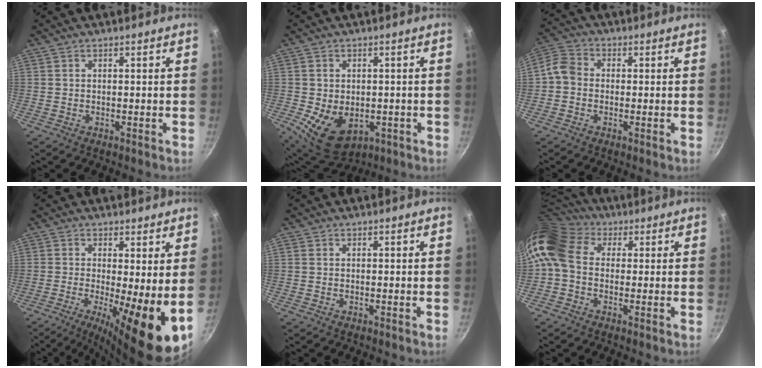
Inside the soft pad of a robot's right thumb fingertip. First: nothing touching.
{"total": 10.9, "force": [-2.3, 7.6, 7.4], "torque": [-0.102, -0.011, -0.016]}
{"total": 5.3, "force": [-0.8, 4.4, 2.8], "torque": [-0.042, 0.019, -0.036]}
{"total": 11.8, "force": [-1.6, 2.4, 11.5], "torque": [-0.172, -0.014, -0.027]}
{"total": 0.6, "force": [0.1, 0.5, 0.2], "torque": [-0.005, 0.002, -0.001]}
{"total": 12.6, "force": [1.6, 9.8, 7.7], "torque": [-0.155, 0.033, 0.008]}